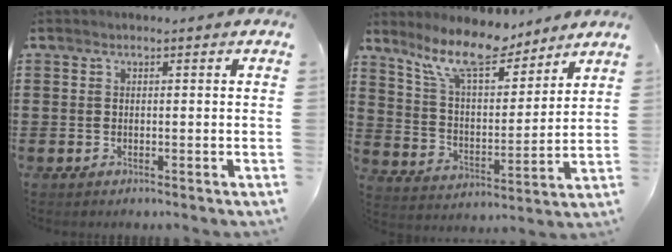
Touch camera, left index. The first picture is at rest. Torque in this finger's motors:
{"motor_torque": [0.02, -1.27, 0.12, 0.02]}